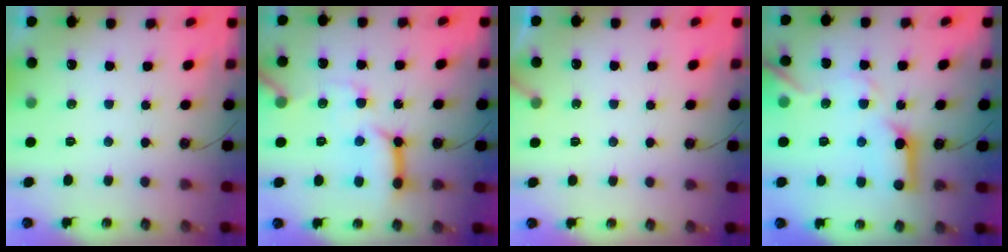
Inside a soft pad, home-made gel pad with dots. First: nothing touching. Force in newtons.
{"total": 15.4, "press": 15.3, "slide": 1.7}
{"total": 2.3, "press": 2.3, "slide": 0.1}
{"total": 14.3, "press": 14.2, "slide": 1.7}